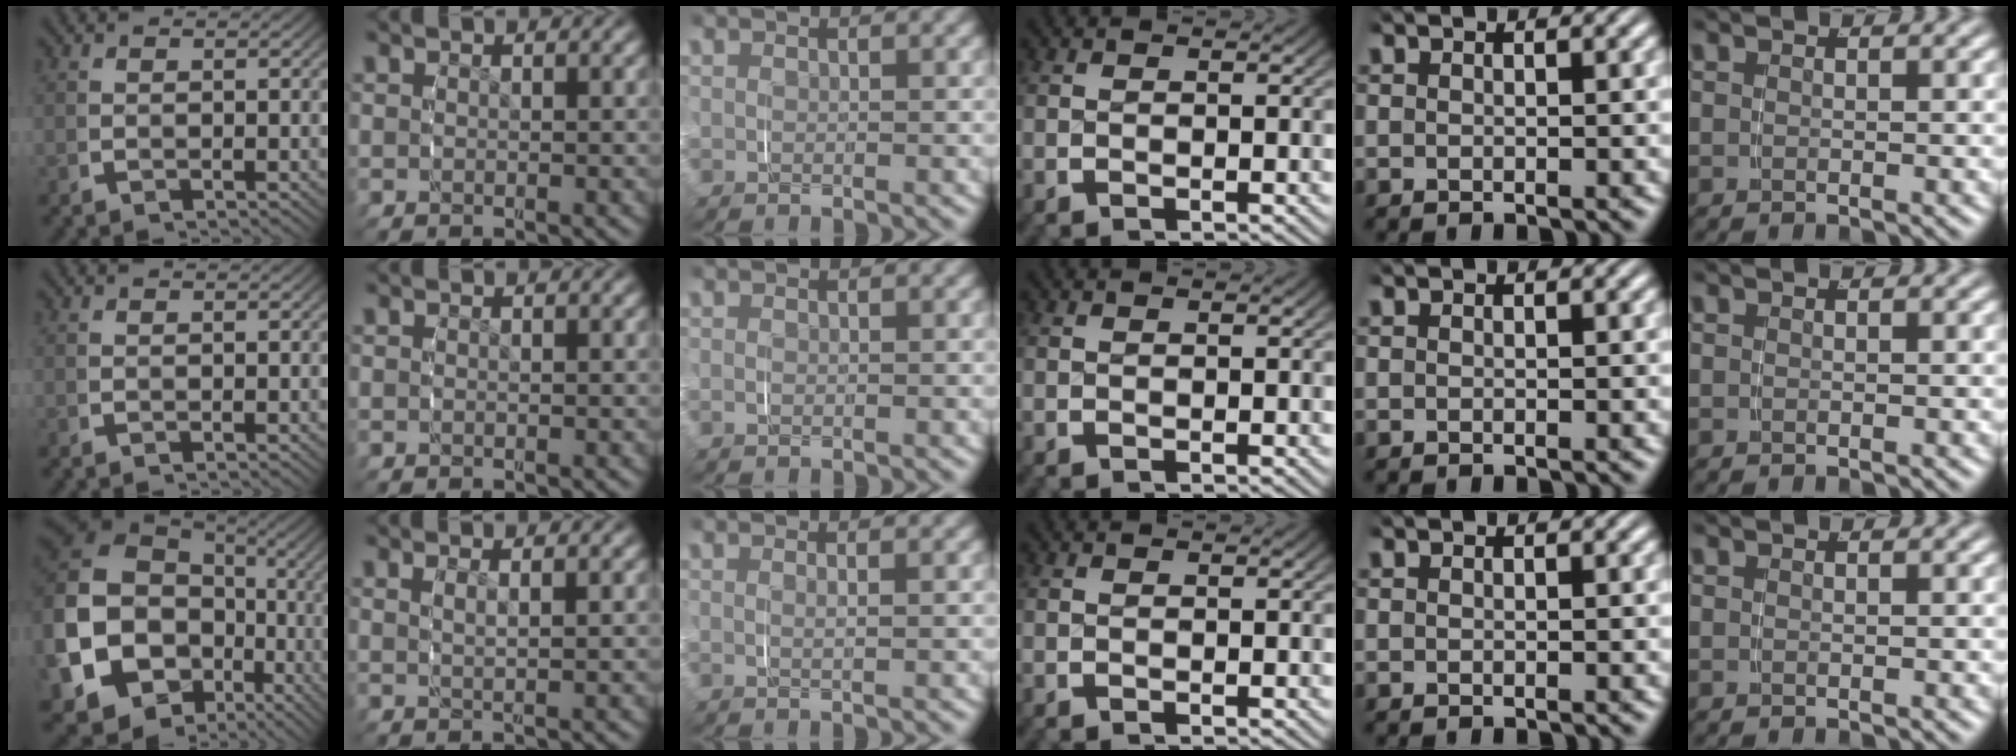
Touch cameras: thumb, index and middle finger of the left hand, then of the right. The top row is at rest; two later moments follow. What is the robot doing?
{"motion": "grasp_and_lifting", "object": "napkin"}